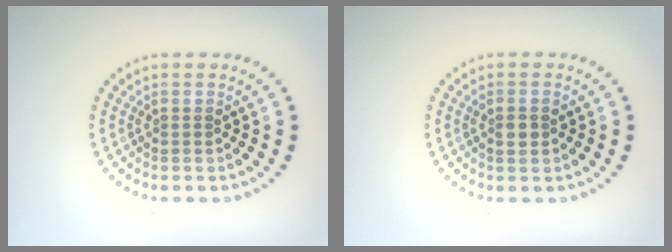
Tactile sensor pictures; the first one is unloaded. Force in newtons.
{"total": 1.3, "press": 1.3, "slide": 0.2}